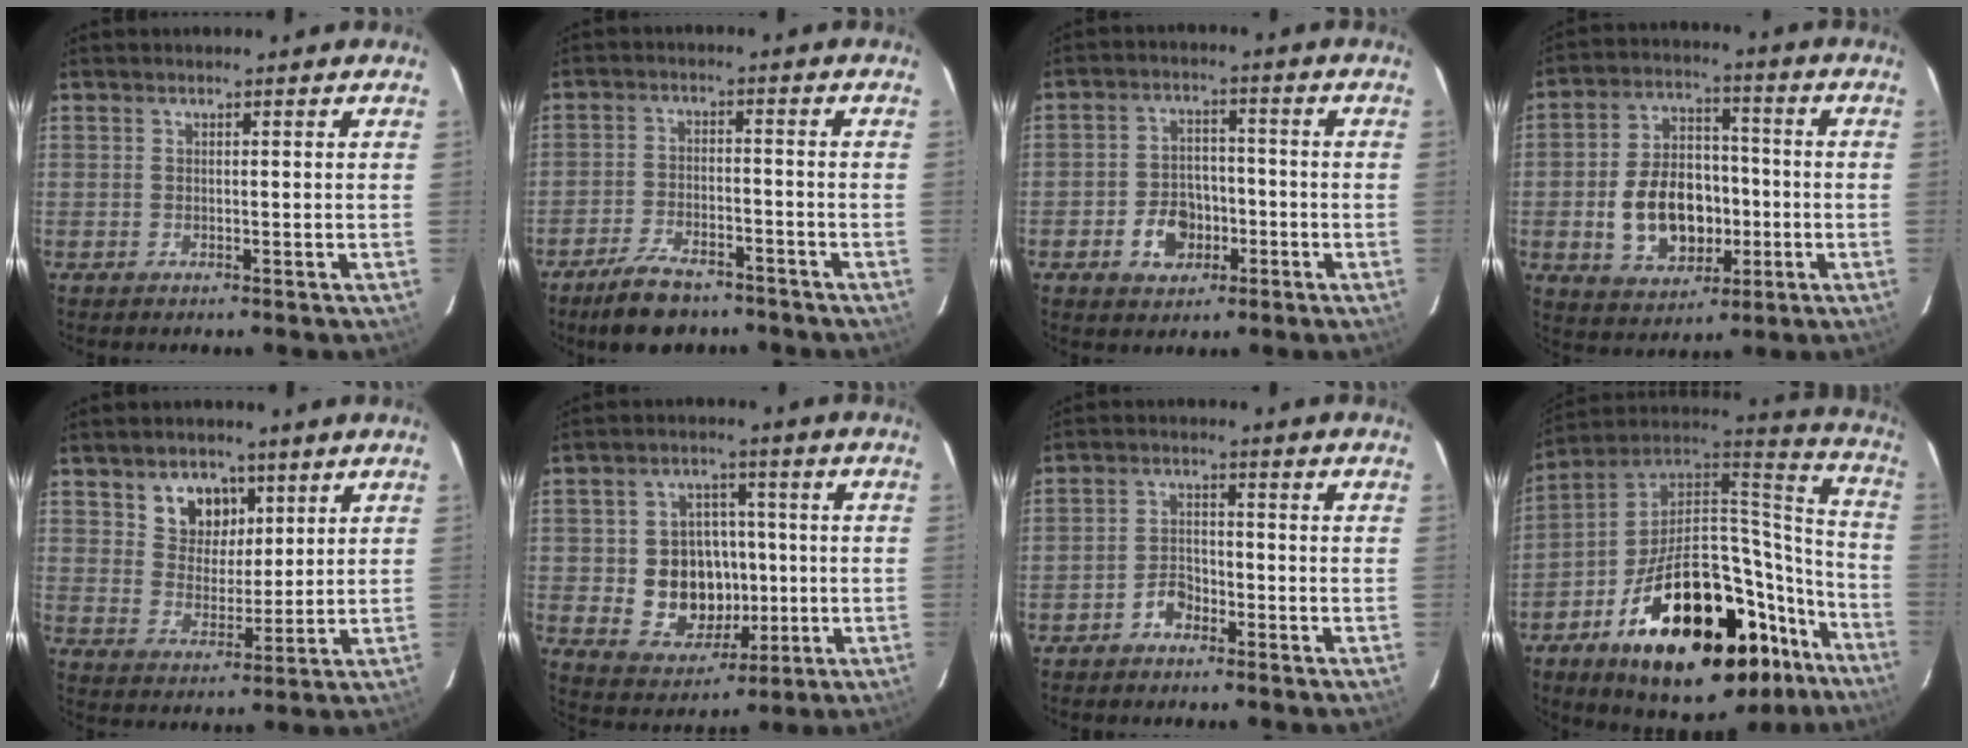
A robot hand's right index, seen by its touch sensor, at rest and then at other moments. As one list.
[{"total": 9.8, "force": [-7.7, 3.9, 4.6], "torque": [-0.108, 0.000, -0.124]}, {"total": 7.4, "force": [-3.2, 5.6, 3.6], "torque": [-0.083, 0.018, -0.044]}, {"total": 14.1, "force": [-2.9, 9.6, 9.9], "torque": [-0.207, 0.020, -0.032]}, {"total": 7.9, "force": [4.1, 6.0, 3.1], "torque": [-0.049, 0.009, 0.078]}, {"total": 12.1, "force": [-1.2, 10.3, 6.3], "torque": [-0.143, 0.013, 0.001]}, {"total": 3.8, "force": [-2.7, 2.2, 1.4], "torque": [-0.036, 0.012, -0.044]}, {"total": 35.6, "force": [-19.0, 16.2, 25.4], "torque": [-0.375, 0.044, -0.270]}]